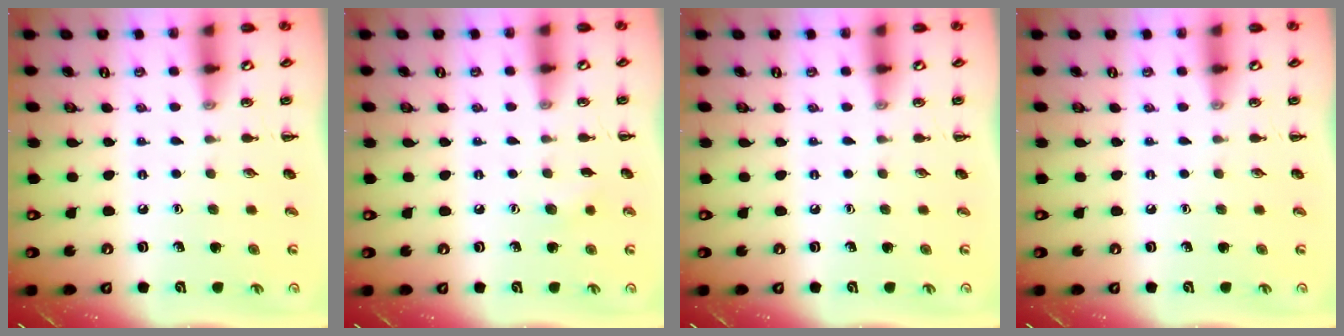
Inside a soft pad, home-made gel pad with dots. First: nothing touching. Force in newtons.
{"total": 4.5, "press": 4.4, "slide": 1.2}
{"total": 0.0}
{"total": 0.0}